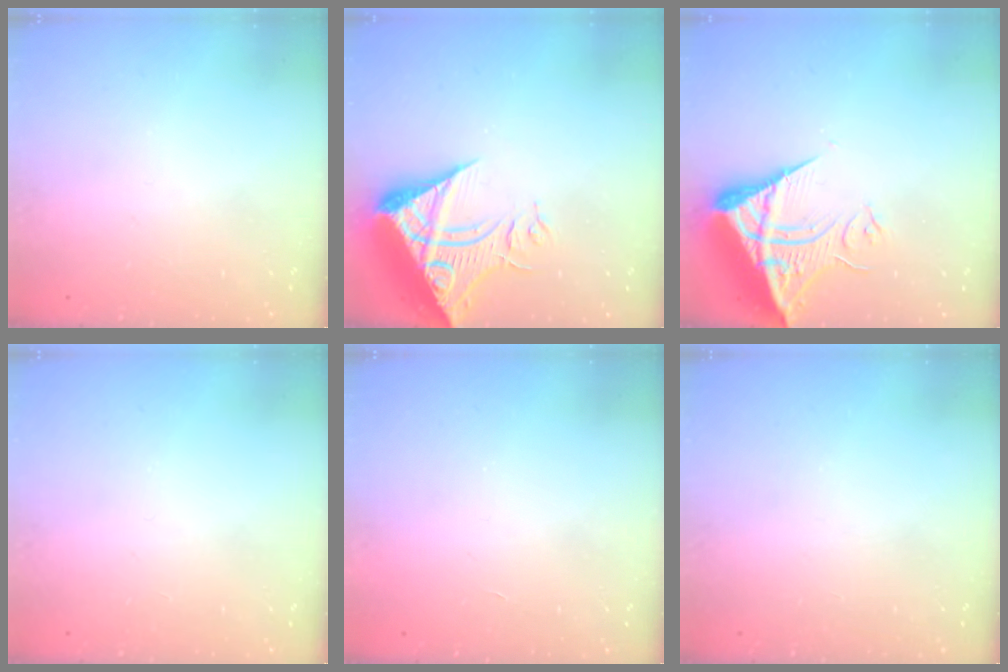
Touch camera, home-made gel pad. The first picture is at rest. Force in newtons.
{"total": 19.4, "press": 19.3, "slide": 2.1}
{"total": 11.0, "press": 10.9, "slide": 1.2}
{"total": 0.0}
{"total": 1.8, "press": 1.8, "slide": 0.1}
{"total": 0.0}